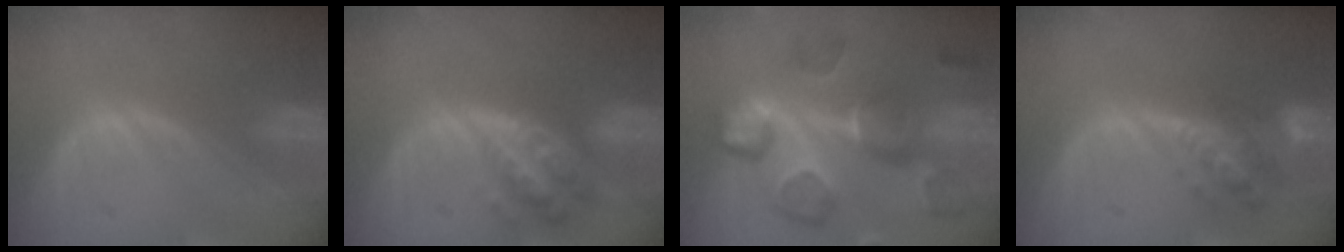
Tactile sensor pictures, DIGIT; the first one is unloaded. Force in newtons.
{"total": 6.2, "press": 5.6, "slide": 2.6}
{"total": 11.0, "press": 10.6, "slide": 3.0}
{"total": 6.2, "press": 5.7, "slide": 2.3}